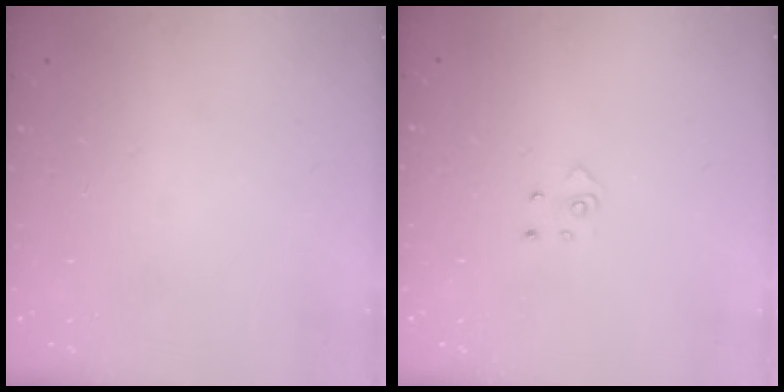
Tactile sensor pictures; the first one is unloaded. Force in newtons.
{"total": 2.6, "press": 2.6, "slide": 0.3}